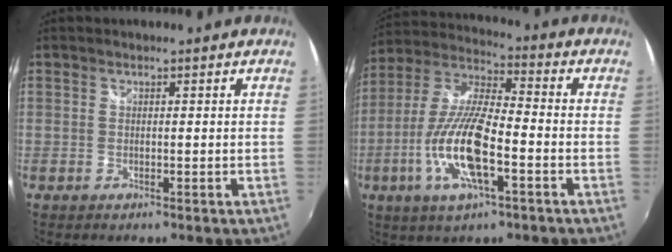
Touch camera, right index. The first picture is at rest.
{"total": 15.5, "force": [-5.3, 4.2, 14.0], "torque": [-0.289, -0.008, -0.105]}